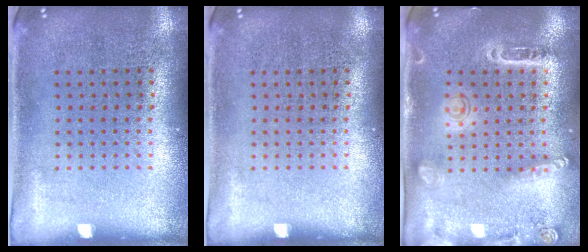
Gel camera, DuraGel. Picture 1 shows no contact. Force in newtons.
{"total": 0.0}
{"total": 1.5, "press": 1.5, "slide": 0.5}